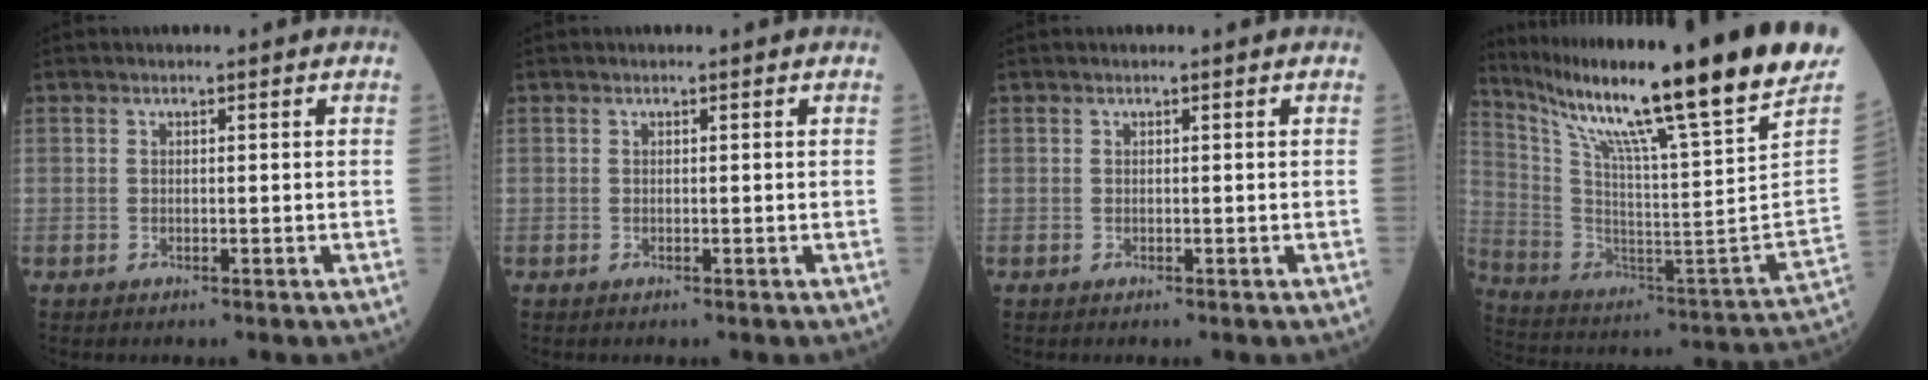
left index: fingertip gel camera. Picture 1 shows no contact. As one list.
[{"total": 0.0}, {"total": 0.0}, {"total": 30.3, "force": [22.1, -1.6, 20.7], "torque": [-0.356, -0.075, 0.340]}]